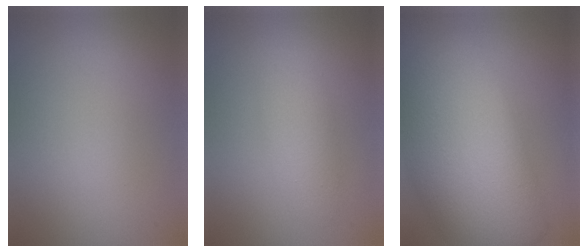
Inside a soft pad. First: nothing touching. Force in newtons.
{"total": 2.3, "press": 2.3, "slide": 0.1}
{"total": 14.7, "press": 14.6, "slide": 1.0}